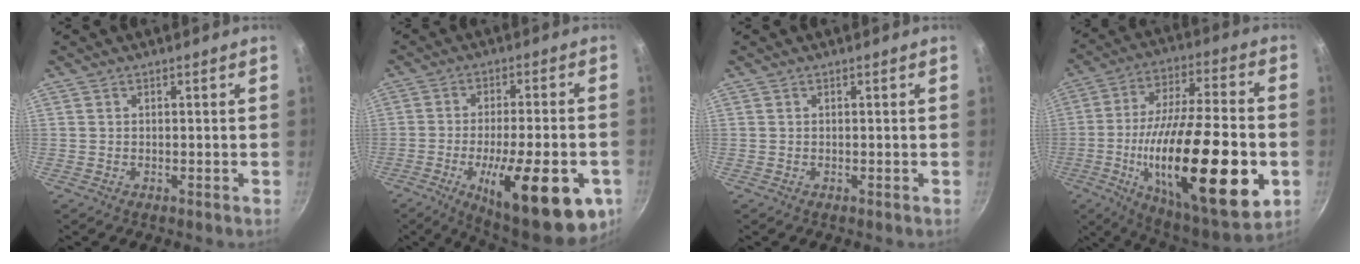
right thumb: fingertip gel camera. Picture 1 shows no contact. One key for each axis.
{"total": 22.3, "fx": -8.1, "fy": 6.8, "fz": 19.6, "tx": -0.253, "ty": 0.008, "tz": -0.111}
{"total": 0.0}
{"total": 32.7, "fx": -7.7, "fy": 11.0, "fz": 29.9, "tx": -0.468, "ty": 0.011, "tz": -0.114}